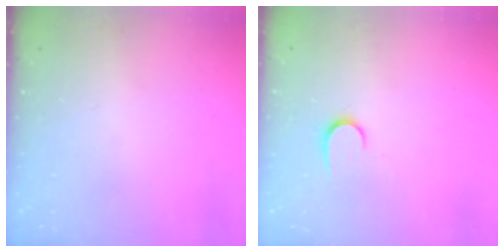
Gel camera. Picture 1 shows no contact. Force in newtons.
{"total": 6.7, "press": 6.6, "slide": 0.7}